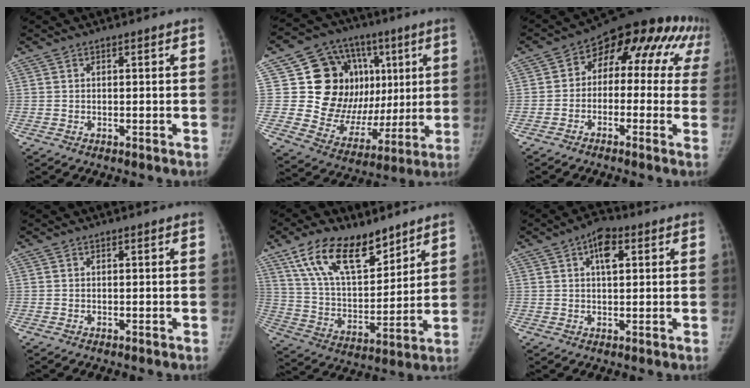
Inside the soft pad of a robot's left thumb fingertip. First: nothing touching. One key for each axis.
{"total": 22.7, "fx": 4.7, "fy": 17.5, "fz": 13.6, "tx": -0.135, "ty": 0.027, "tz": 0.101}
{"total": 17.3, "fx": 3.8, "fy": 11.0, "fz": 12.7, "tx": -0.099, "ty": 0.058, "tz": 0.036}
{"total": 0.0}
{"total": 17.9, "fx": 11.8, "fy": 8.4, "fz": 10.6, "tx": -0.143, "ty": -0.057, "tz": 0.220}
{"total": 5.7, "fx": 2.1, "fy": 3.1, "fz": 4.4, "tx": -0.054, "ty": 0.005, "tz": 0.027}